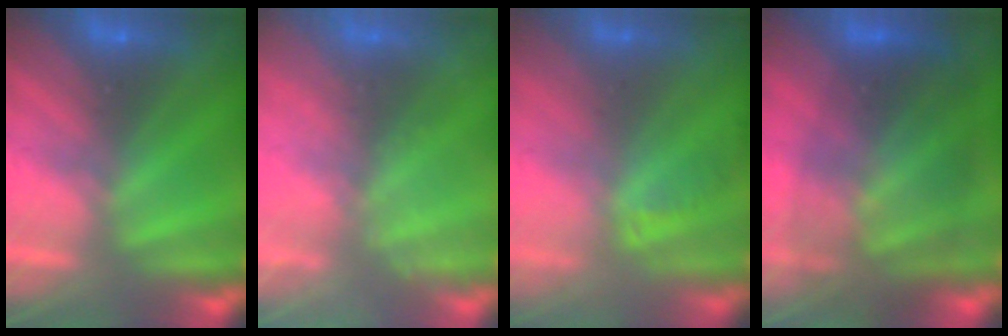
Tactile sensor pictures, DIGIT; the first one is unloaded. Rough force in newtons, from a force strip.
{"total": 2.5}
{"total": 1.1}
{"total": 11.2}